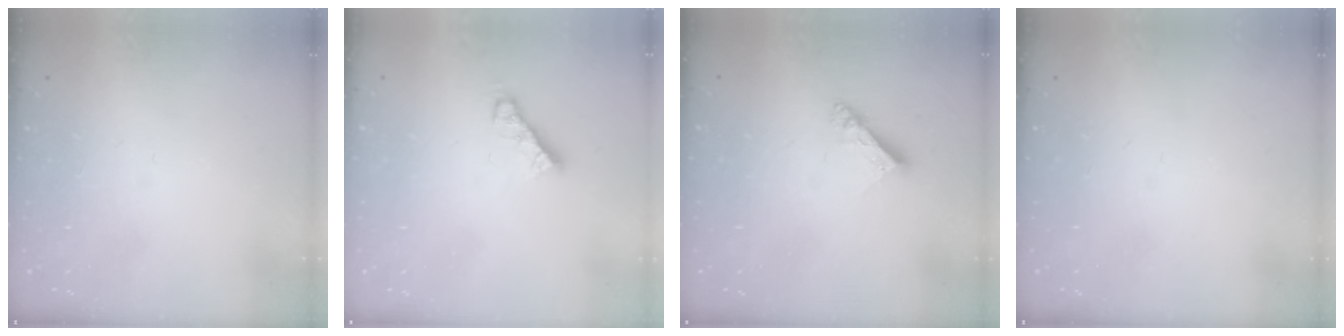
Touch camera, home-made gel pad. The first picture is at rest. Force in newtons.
{"total": 4.8, "press": 4.8, "slide": 0.3}
{"total": 5.5, "press": 5.5, "slide": 0.1}
{"total": 0.0}